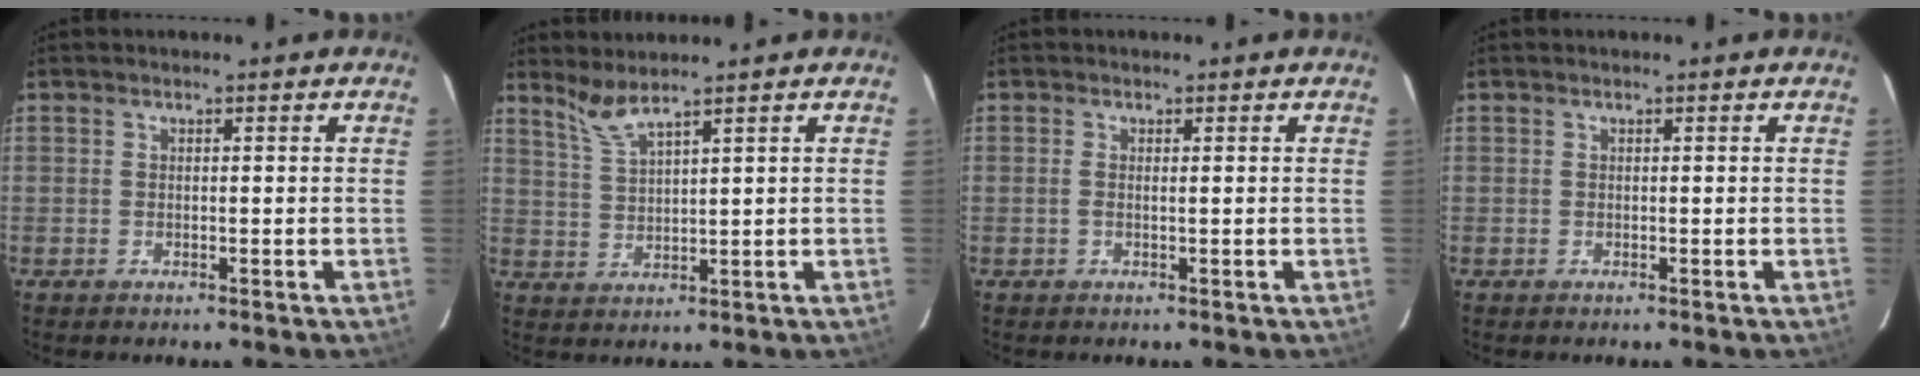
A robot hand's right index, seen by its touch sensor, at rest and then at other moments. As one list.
[{"total": 4.1, "force": [3.6, -0.4, 2.0], "torque": [-0.045, -0.001, 0.078]}, {"total": 0.8, "force": [0.1, 0.0, 0.8], "torque": [-0.020, 0.000, -0.002]}, {"total": 0.0}]